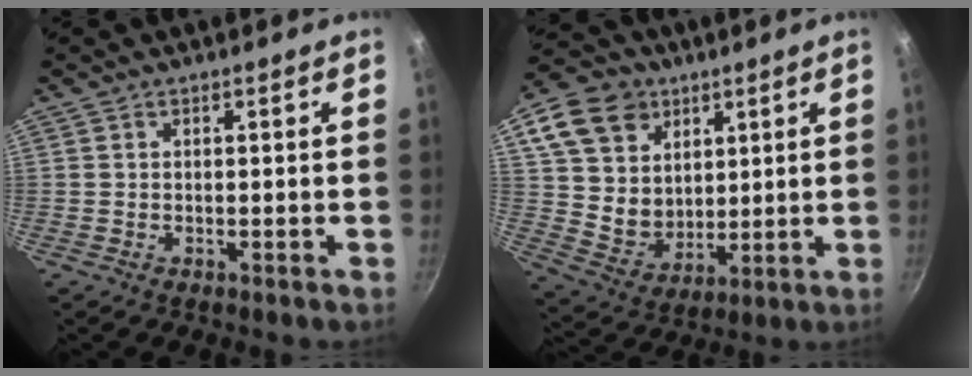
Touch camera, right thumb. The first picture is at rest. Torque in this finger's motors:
{"motor_torque": [-1.31, 1.50, 0.41, -0.24, 0.07]}